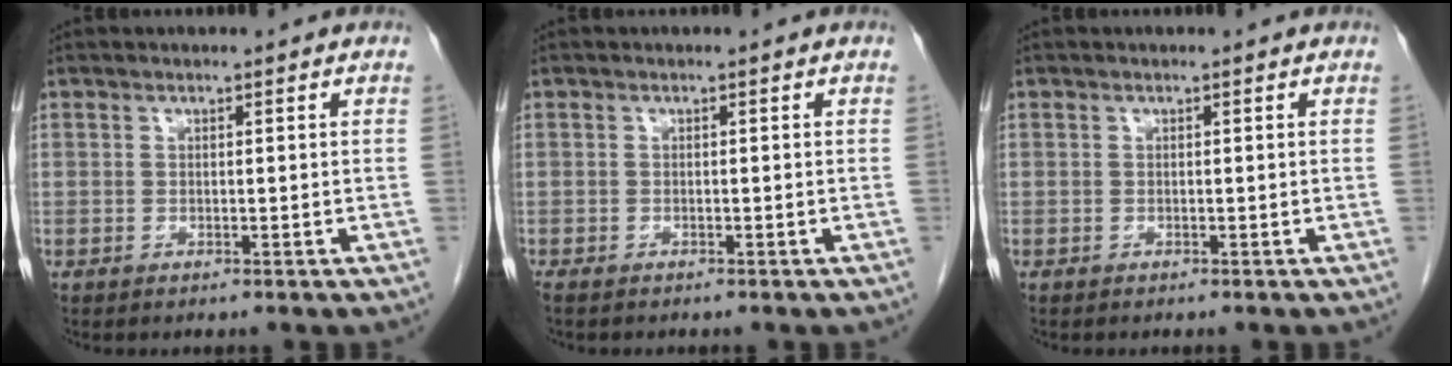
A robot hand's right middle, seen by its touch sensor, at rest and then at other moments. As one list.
[{"total": 1.4, "force": [-1.2, 0.4, 0.6], "torque": [-0.014, -0.004, -0.017]}, {"total": 0.0}]